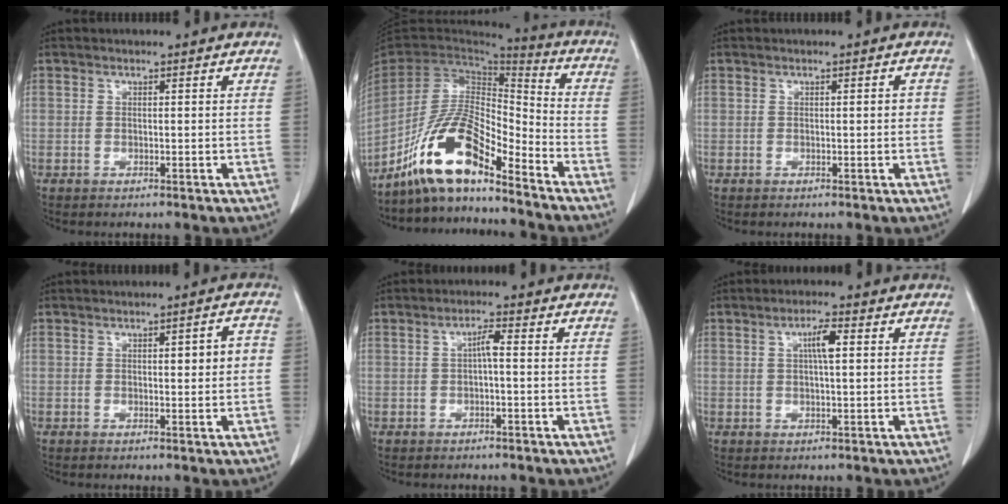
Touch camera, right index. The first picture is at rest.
{"total": 13.0, "force": [-9.7, 2.9, 8.2], "torque": [-0.164, 0.021, -0.181]}
{"total": 1.1, "force": [0.0, 0.4, 1.0], "torque": [-0.011, 0.002, 0.000]}
{"total": 3.5, "force": [0.3, 0.9, 3.4], "torque": [-0.044, 0.008, 0.003]}
{"total": 2.2, "force": [-0.1, 0.3, 2.2], "torque": [-0.038, 0.005, -0.002]}
{"total": 3.6, "force": [0.9, 0.4, 3.5], "torque": [-0.061, 0.004, 0.014]}